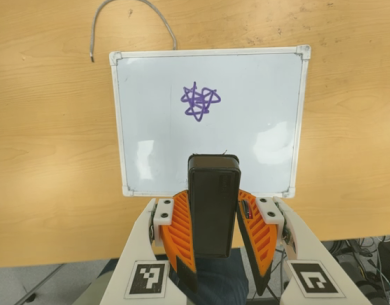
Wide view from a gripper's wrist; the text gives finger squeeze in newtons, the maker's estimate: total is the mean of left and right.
{"total": 8.5, "left": 6.6, "right": 10.3}